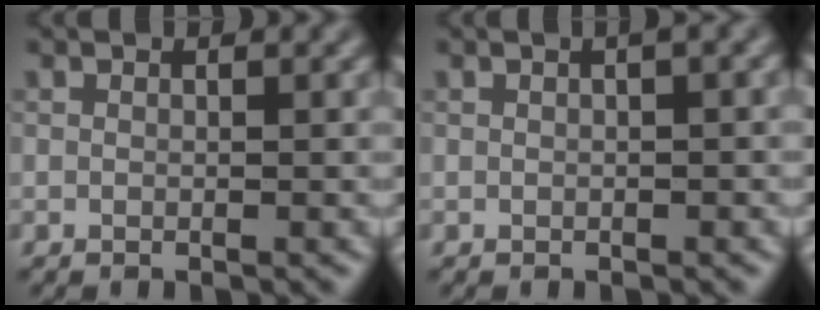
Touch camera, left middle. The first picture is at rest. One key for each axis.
{"total": 1.3, "fx": 0.1, "fy": 0.2, "fz": 1.3, "tx": -0.018, "ty": 0.007, "tz": 0.001}